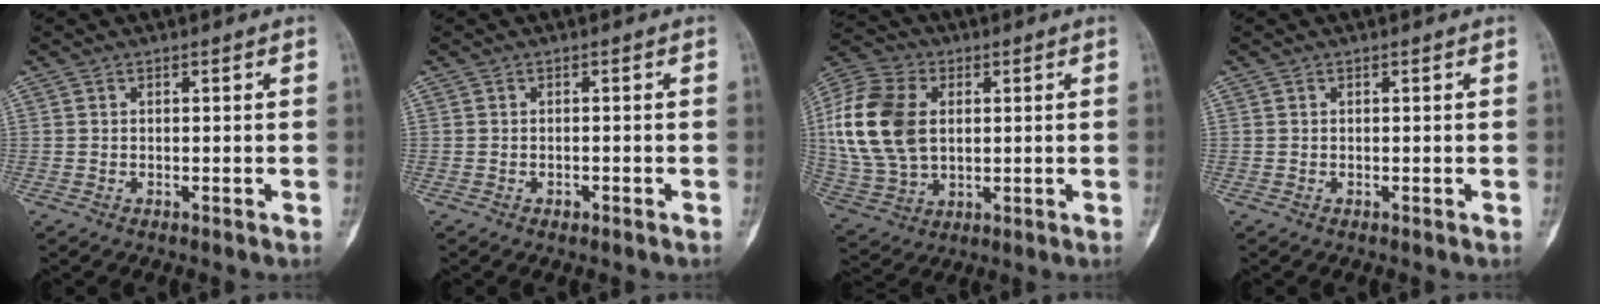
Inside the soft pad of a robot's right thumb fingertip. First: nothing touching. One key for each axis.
{"total": 0.9, "fx": -0.6, "fy": 0.5, "fz": 0.6, "tx": -0.010, "ty": 0.005, "tz": -0.007}
{"total": 18.3, "fx": 2.7, "fy": 12.4, "fz": 13.1, "tx": -0.265, "ty": 0.004, "tz": 0.056}
{"total": 0.0}